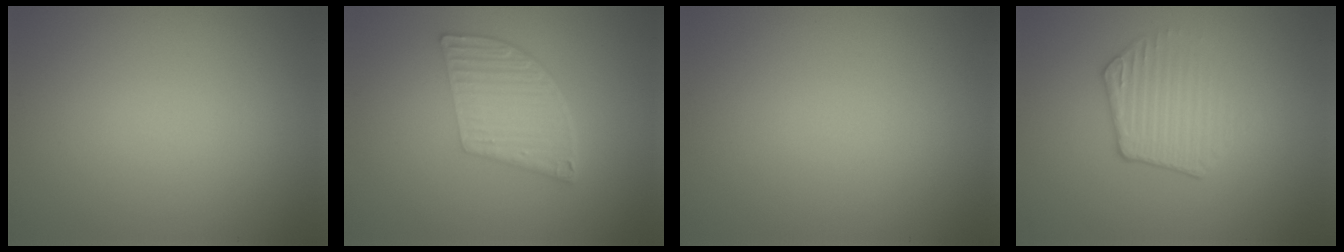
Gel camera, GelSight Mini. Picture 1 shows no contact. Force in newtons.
{"total": 6.1, "press": 4.2, "slide": 4.4}
{"total": 0.0}
{"total": 2.3, "press": 1.8, "slide": 1.4}